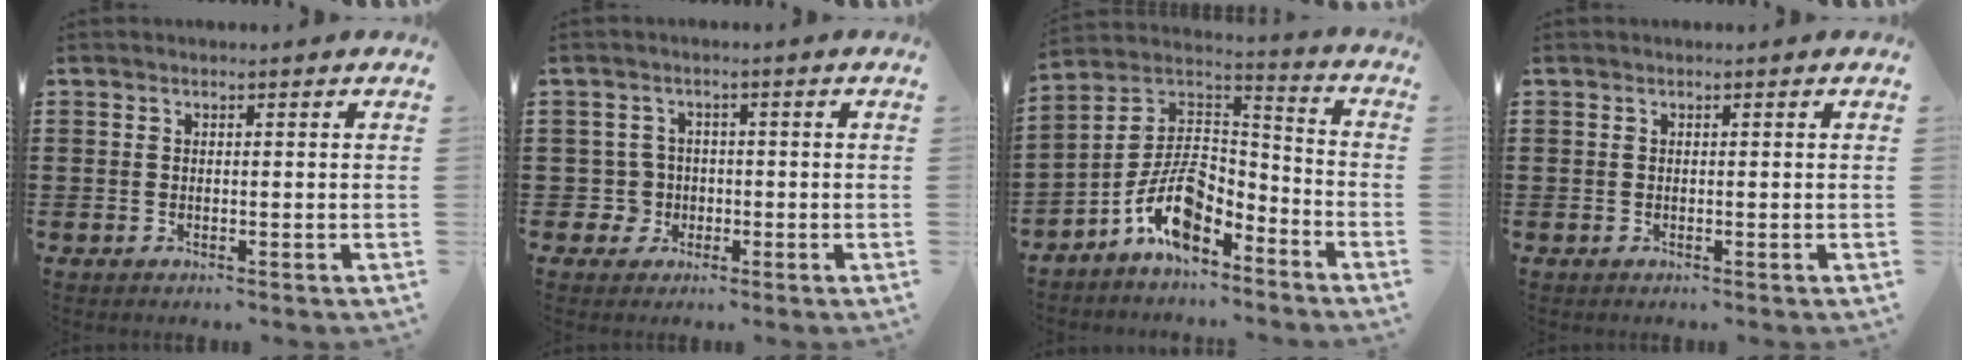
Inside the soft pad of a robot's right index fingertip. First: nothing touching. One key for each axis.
{"total": 3.4, "fx": -0.8, "fy": 3.3, "fz": 0.6, "tx": -0.035, "ty": 0.004, "tz": -0.021}
{"total": 10.5, "fx": -6.3, "fy": 4.9, "fz": 6.8, "tx": -0.160, "ty": 0.001, "tz": -0.129}
{"total": 0.0}